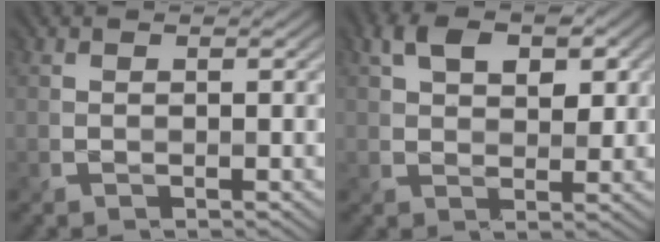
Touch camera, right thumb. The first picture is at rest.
{"total": 5.8, "force": [2.3, 3.5, 4.1], "torque": [-0.071, 0.002, 0.033]}